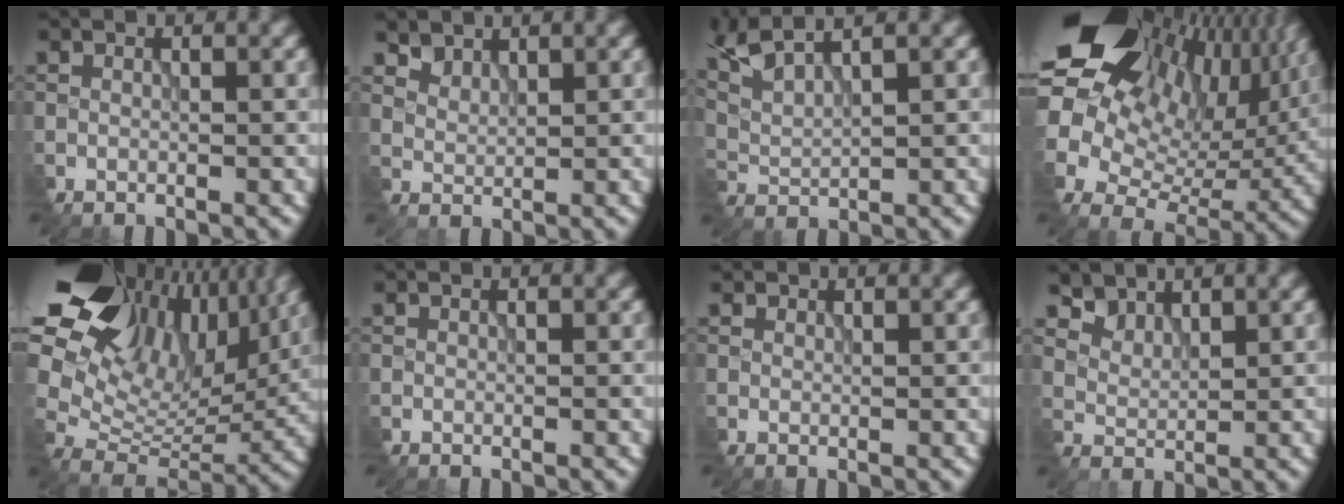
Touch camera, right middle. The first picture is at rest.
{"total": 1.7, "force": [1.6, 0.7, 0.2], "torque": [-0.011, -0.007, 0.040]}
{"total": 5.0, "force": [4.0, 1.1, 2.8], "torque": [-0.069, 0.015, 0.075]}
{"total": 18.9, "force": [8.3, 12.6, 11.3], "torque": [-0.243, 0.037, 0.156]}
{"total": 16.0, "force": [8.4, 9.6, 9.6], "torque": [-0.209, 0.034, 0.157]}
{"total": 0.0}
{"total": 0.7, "force": [0.6, 0.5, 0.0], "torque": [0.000, -0.001, 0.012]}
{"total": 2.4, "force": [2.2, 1.1, 0.4], "torque": [-0.020, -0.011, 0.054]}